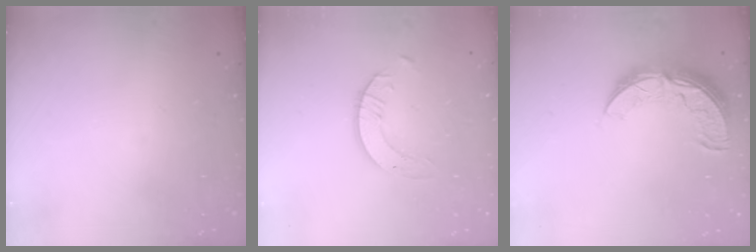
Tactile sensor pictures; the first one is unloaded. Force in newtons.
{"total": 2.3, "press": 2.3, "slide": 0.2}
{"total": 12.2, "press": 12.2, "slide": 1.1}